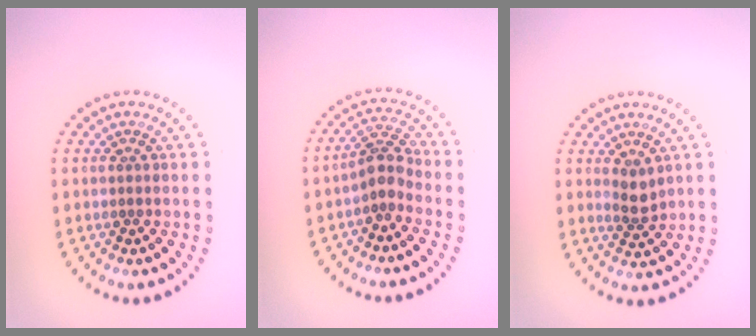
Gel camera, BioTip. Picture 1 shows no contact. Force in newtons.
{"total": 2.6, "press": 2.0, "slide": 1.6}
{"total": 1.8, "press": 1.4, "slide": 1.1}